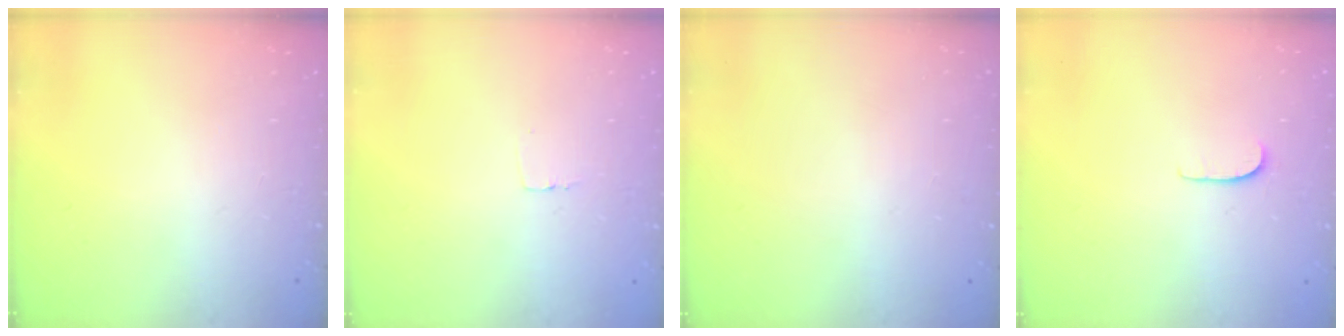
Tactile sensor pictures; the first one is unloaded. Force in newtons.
{"total": 2.3, "press": 2.3, "slide": 0.1}
{"total": 0.5, "press": 0.5, "slide": 0.1}
{"total": 4.2, "press": 4.2, "slide": 0.4}